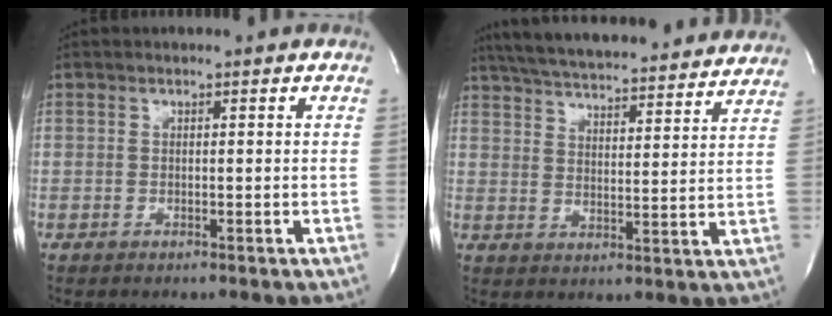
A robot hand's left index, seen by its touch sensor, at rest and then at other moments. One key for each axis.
{"total": 27.2, "fx": 24.9, "fy": 4.0, "fz": 10.3, "tx": -0.178, "ty": -0.010, "tz": 0.325}